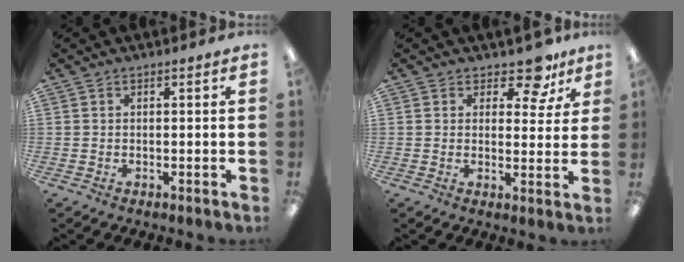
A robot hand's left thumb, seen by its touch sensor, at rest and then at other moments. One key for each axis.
{"total": 8.3, "fx": 5.9, "fy": 4.1, "fz": 4.1, "tx": -0.042, "ty": -0.037, "tz": 0.100}